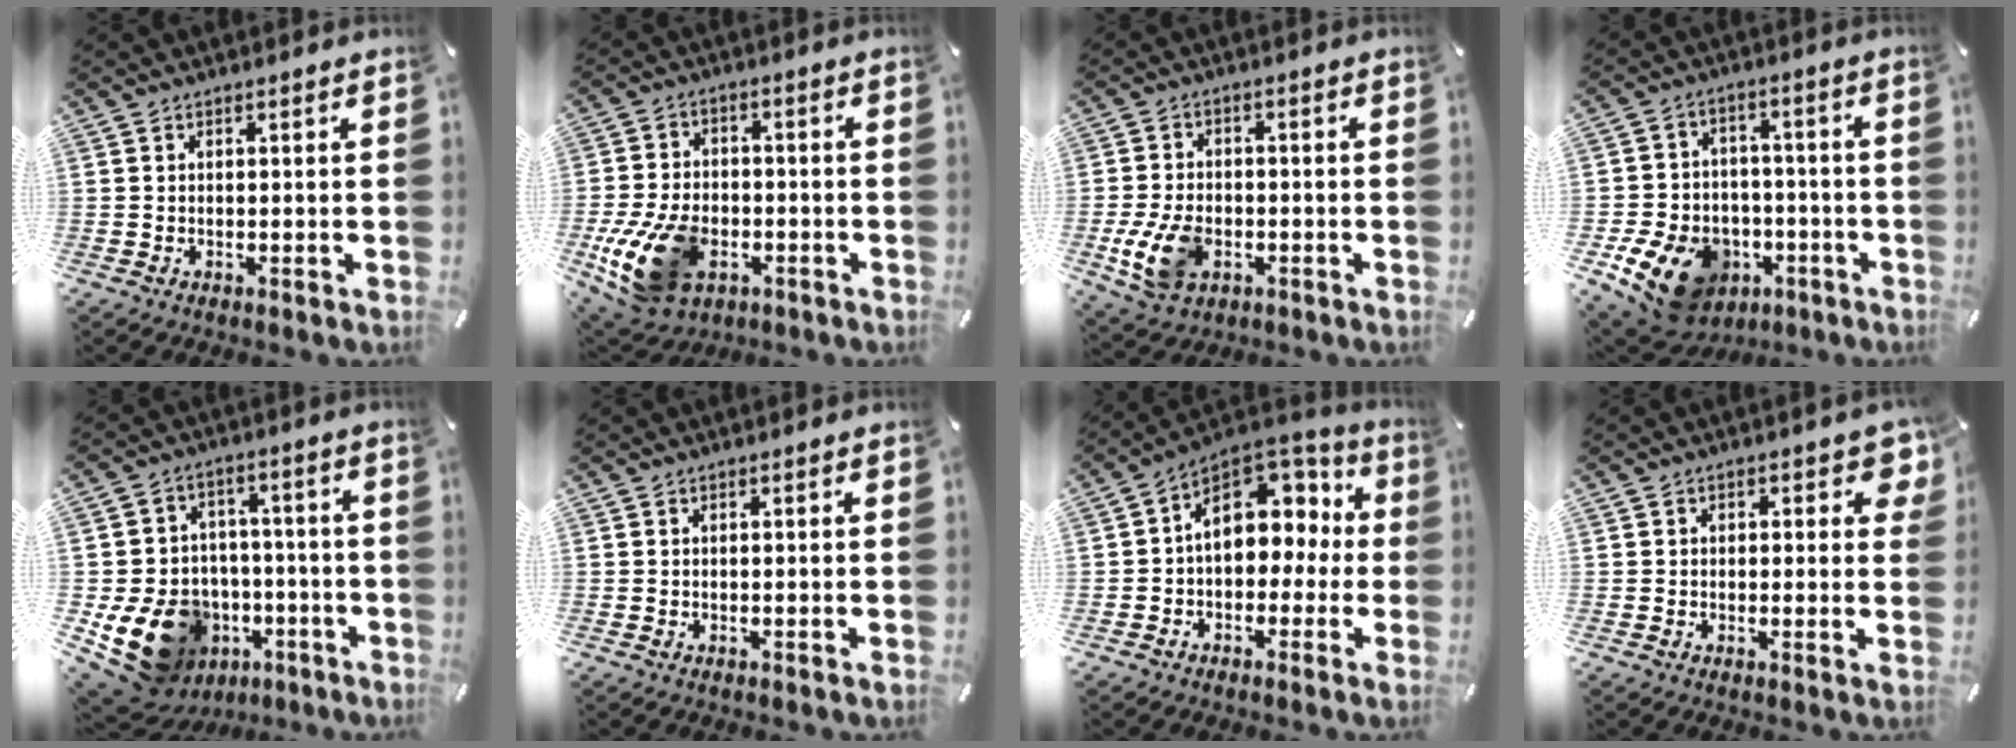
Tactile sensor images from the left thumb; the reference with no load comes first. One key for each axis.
{"total": 17.2, "fx": -5.7, "fy": 11.7, "fz": 11.2, "tx": -0.214, "ty": 0.027, "tz": -0.090}
{"total": 10.6, "fx": -3.2, "fy": 7.1, "fz": 7.1, "tx": -0.145, "ty": 0.004, "tz": -0.053}
{"total": 14.6, "fx": -6.8, "fy": 10.9, "fz": 7.0, "tx": -0.112, "ty": 0.041, "tz": -0.109}
{"total": 17.3, "fx": -5.9, "fy": 14.1, "fz": 8.2, "tx": -0.152, "ty": 0.023, "tz": -0.076}
{"total": 0.0}
{"total": 12.1, "fx": 3.1, "fy": 9.1, "fz": 7.4, "tx": -0.095, "ty": -0.021, "tz": 0.058}
{"total": 4.1, "fx": 1.5, "fy": 2.3, "fz": 3.0, "tx": -0.022, "ty": -0.003, "tz": 0.018}